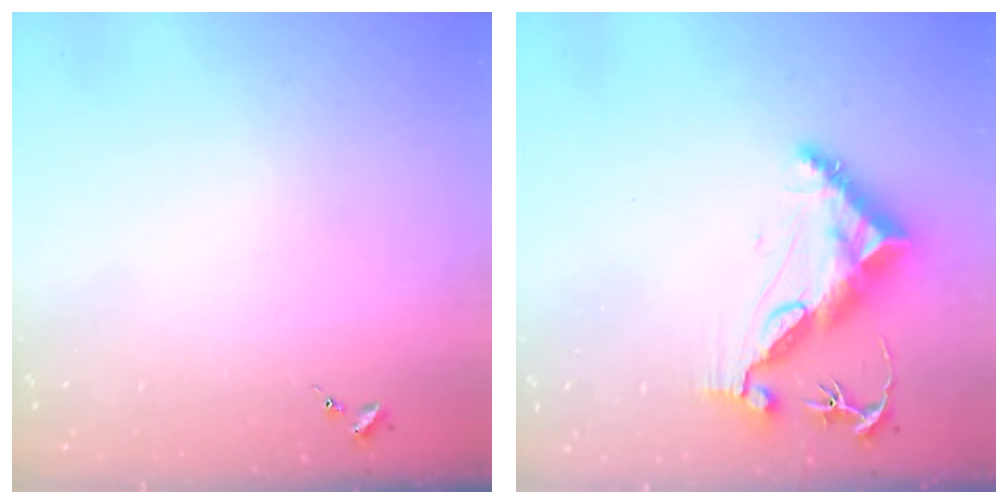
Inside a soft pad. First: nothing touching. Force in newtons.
{"total": 10.5, "press": 10.4, "slide": 1.1}